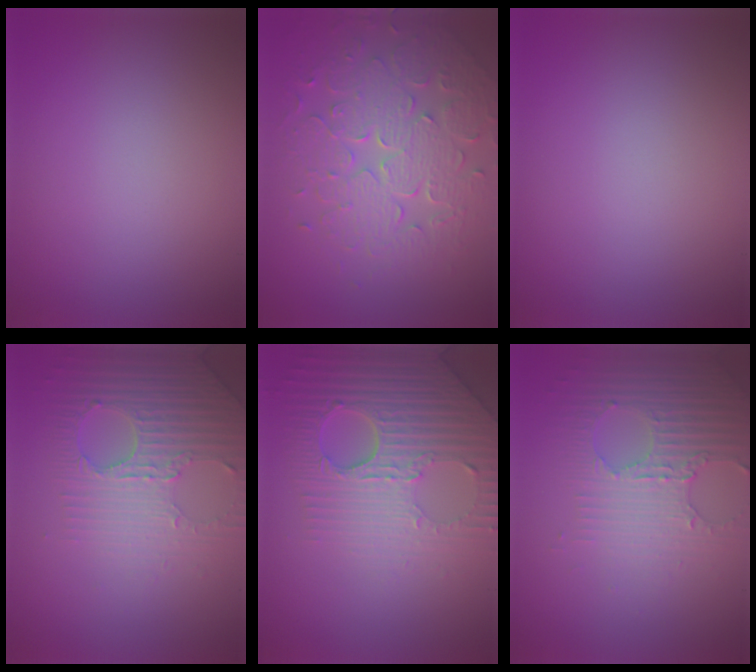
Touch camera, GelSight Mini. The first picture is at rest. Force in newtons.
{"total": 8.1, "press": 5.8, "slide": 5.7}
{"total": 0.0}
{"total": 4.1, "press": 3.9, "slide": 1.1}
{"total": 7.1, "press": 5.7, "slide": 4.2}
{"total": 3.9, "press": 3.8, "slide": 1.1}